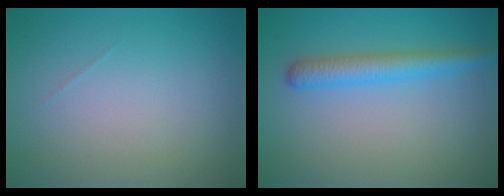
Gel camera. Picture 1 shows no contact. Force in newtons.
{"total": 3.0, "press": 3.0, "slide": 0.2}